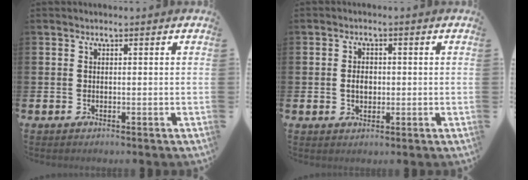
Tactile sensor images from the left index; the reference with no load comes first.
{"total": 2.6, "force": [0.0, 1.8, 1.9], "torque": [-0.015, -0.001, -0.007]}